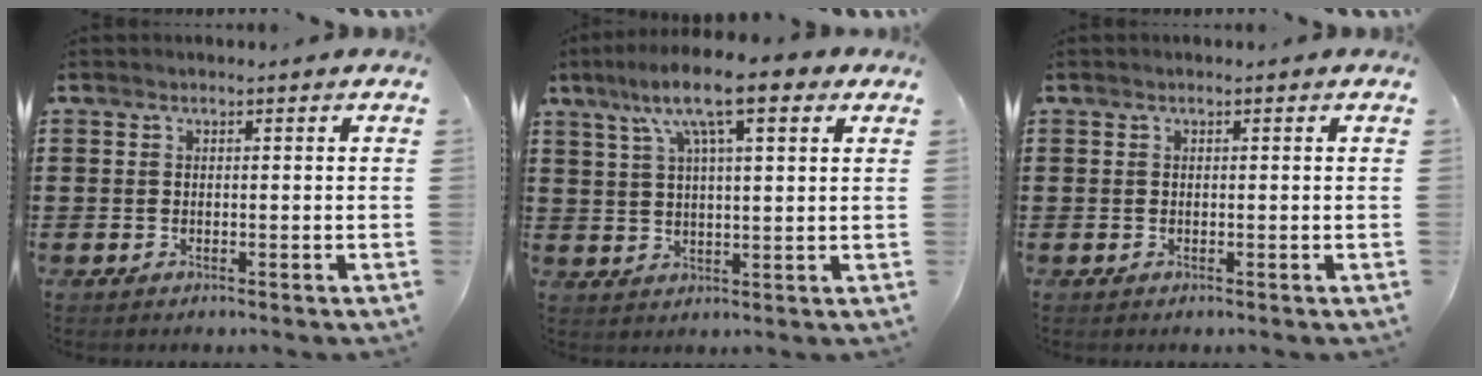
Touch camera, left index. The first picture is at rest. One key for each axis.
{"total": 11.7, "fx": 7.0, "fy": 2.9, "fz": 9.0, "tx": -0.176, "ty": -0.005, "tz": 0.117}
{"total": 0.0}